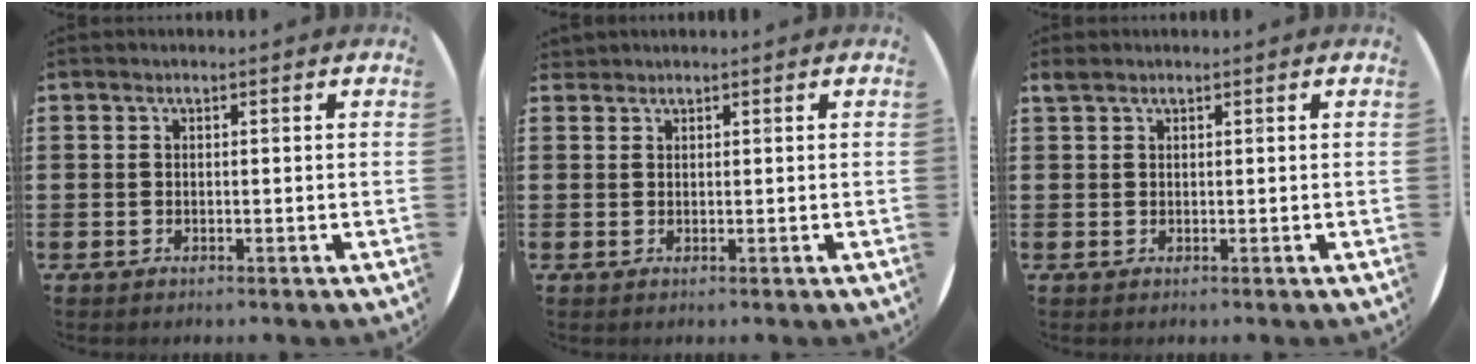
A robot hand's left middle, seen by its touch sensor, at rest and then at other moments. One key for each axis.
{"total": 0.7, "fx": 0.7, "fy": 0.1, "fz": -0.2, "tx": 0.003, "ty": 0.002, "tz": 0.014}
{"total": 0.8, "fx": 0.7, "fy": 0.2, "fz": 0.1, "tx": -0.004, "ty": 0.003, "tz": 0.014}